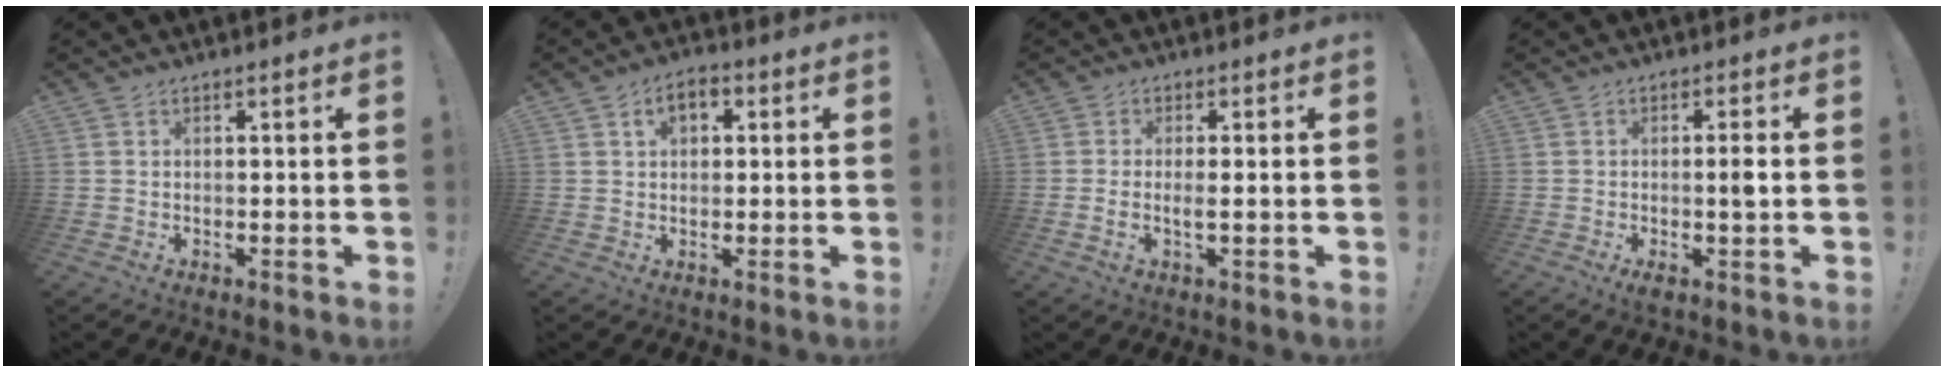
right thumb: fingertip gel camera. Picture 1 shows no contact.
{"total": 5.4, "force": [1.8, 3.7, 3.5], "torque": [-0.055, 0.007, 0.031]}
{"total": 2.7, "force": [-0.3, 0.2, 2.7], "torque": [-0.054, 0.000, -0.005]}
{"total": 4.0, "force": [-0.5, 0.1, 3.9], "torque": [-0.067, -0.003, -0.011]}